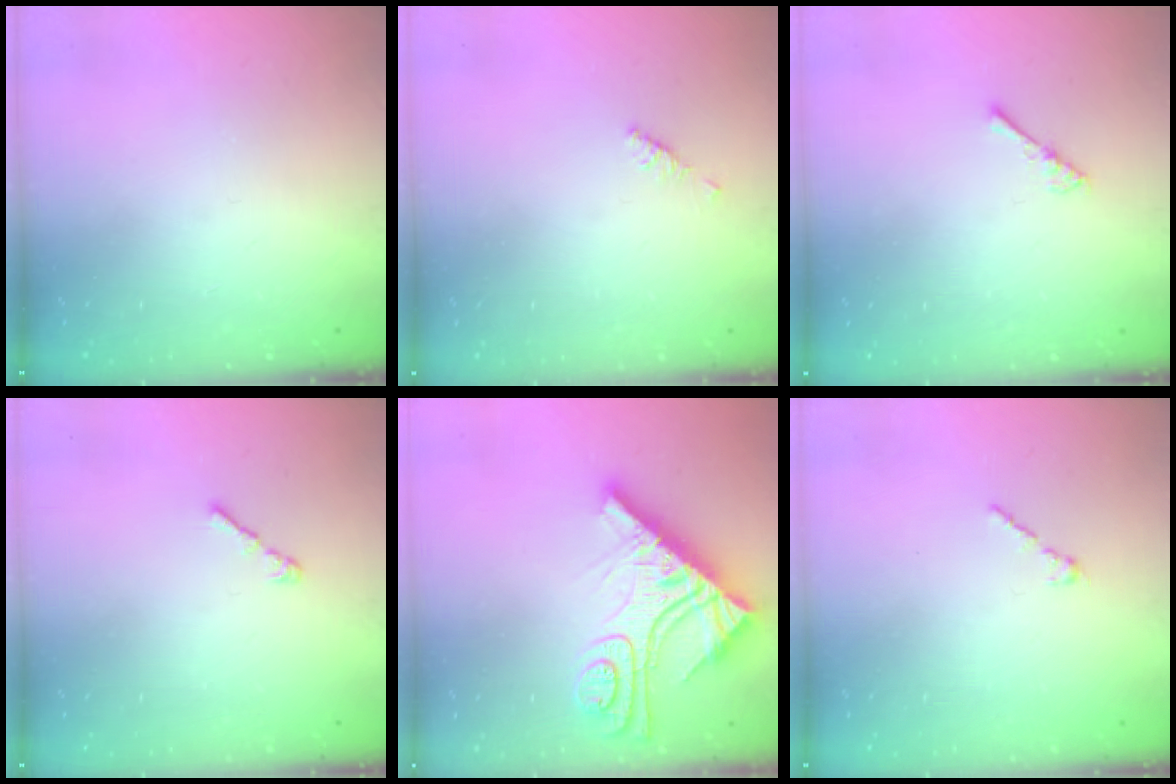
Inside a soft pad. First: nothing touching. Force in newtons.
{"total": 2.1, "press": 2.0, "slide": 0.6}
{"total": 1.8, "press": 1.7, "slide": 0.4}
{"total": 2.2, "press": 2.1, "slide": 0.6}
{"total": 15.2, "press": 15.1, "slide": 1.4}
{"total": 1.7, "press": 1.7, "slide": 0.5}